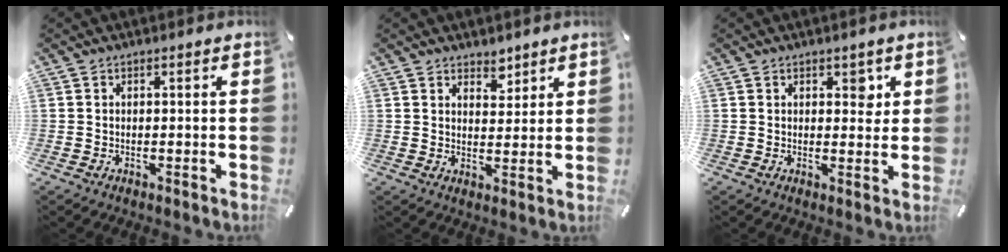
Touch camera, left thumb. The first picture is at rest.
{"total": 3.9, "force": [3.2, 2.3, 0.2], "torque": [0.011, -0.018, 0.056]}
{"total": 3.4, "force": [1.5, 2.1, 2.2], "torque": [-0.007, -0.011, 0.016]}